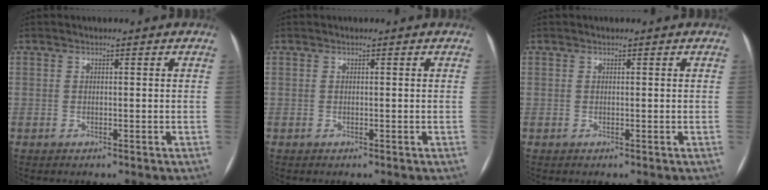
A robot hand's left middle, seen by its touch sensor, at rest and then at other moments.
{"total": 0.0}
{"total": 0.0}